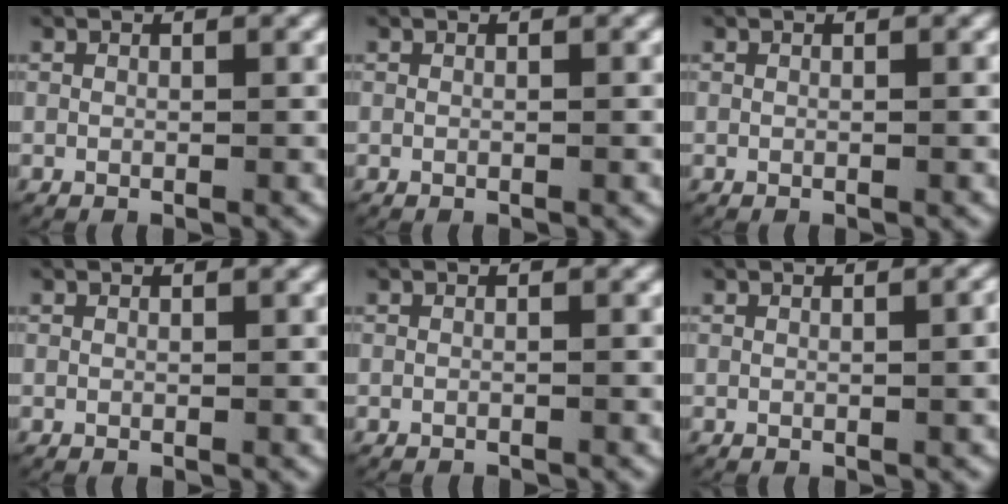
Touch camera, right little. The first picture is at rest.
{"total": 0.0}
{"total": 0.0}
{"total": 0.0}
{"total": 0.6, "force": [-0.6, -0.1, -0.1], "torque": [-0.004, -0.004, -0.007]}
{"total": 0.8, "force": [-0.1, 0.1, 0.8], "torque": [-0.005, 0.003, -0.003]}